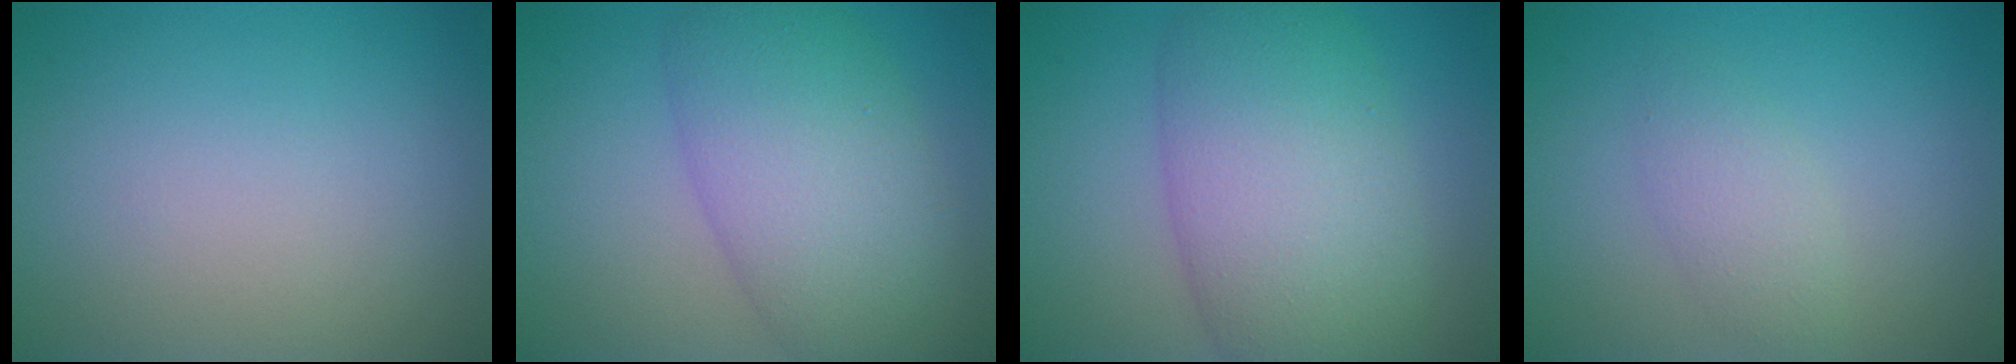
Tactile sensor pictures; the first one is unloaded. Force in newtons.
{"total": 8.4, "press": 8.4, "slide": 0.2}
{"total": 9.7, "press": 9.7, "slide": 0.5}
{"total": 2.1, "press": 2.1, "slide": 0.1}